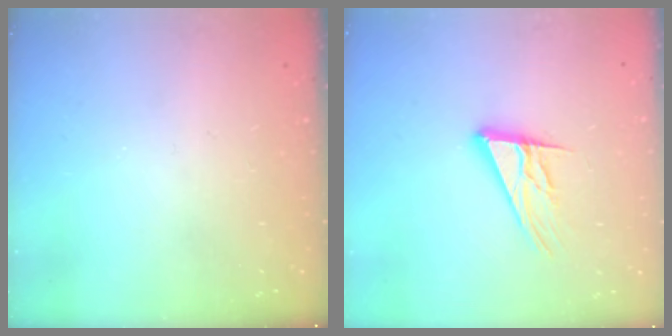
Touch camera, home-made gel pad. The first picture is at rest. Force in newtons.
{"total": 13.1, "press": 12.9, "slide": 2.5}